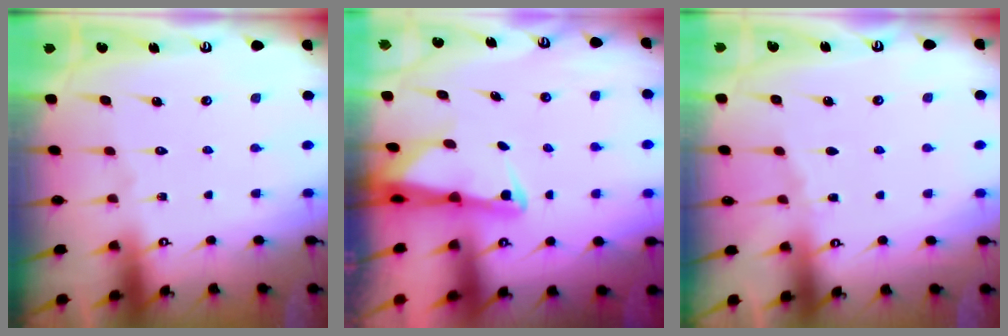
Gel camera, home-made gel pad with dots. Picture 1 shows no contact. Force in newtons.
{"total": 2.5, "press": 2.5, "slide": 0.5}
{"total": 2.8, "press": 2.7, "slide": 0.3}